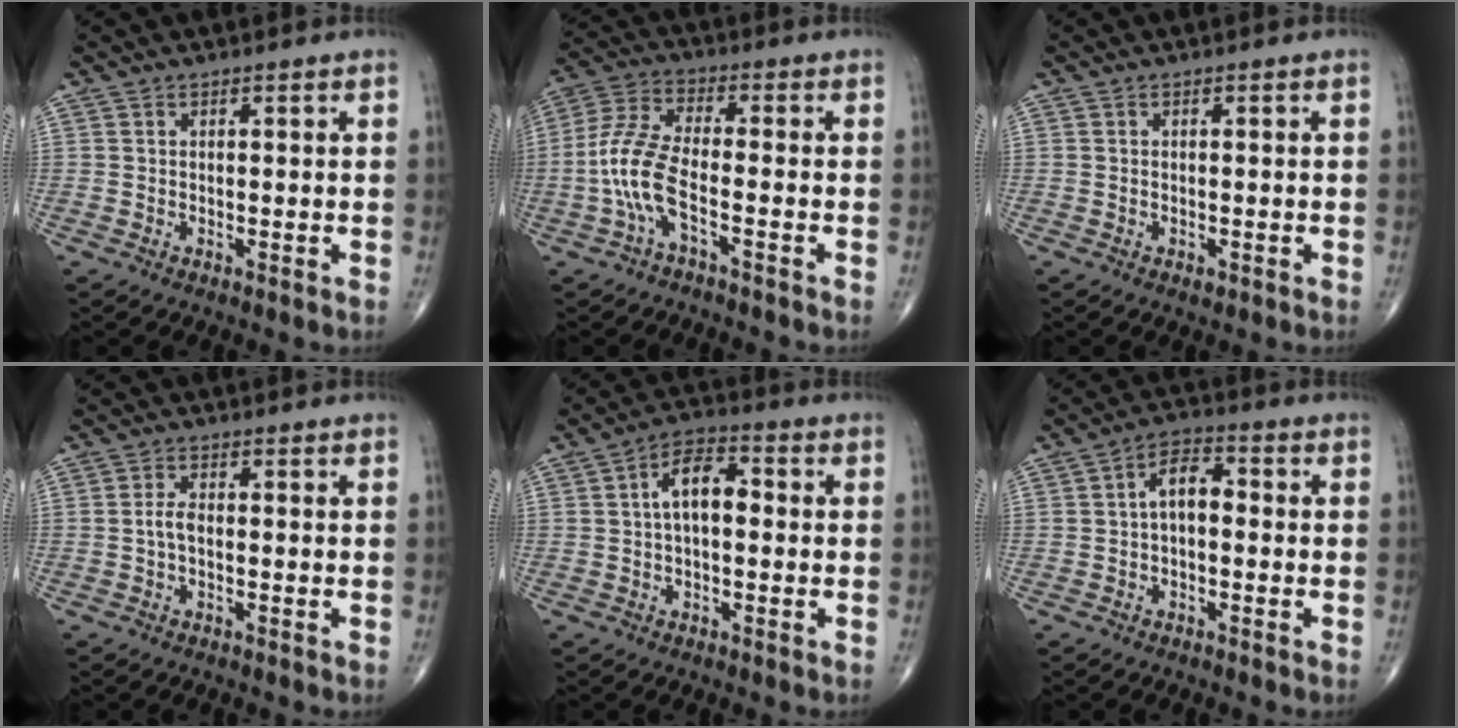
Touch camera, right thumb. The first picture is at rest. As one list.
[{"total": 9.3, "force": [-3.2, 3.1, 8.2], "torque": [-0.195, 0.034, -0.069]}, {"total": 0.8, "force": [-0.4, 0.4, 0.5], "torque": [-0.010, 0.001, -0.004]}, {"total": 2.1, "force": [-0.5, 1.0, 1.8], "torque": [-0.037, 0.005, -0.011]}, {"total": 7.5, "force": [0.4, 4.0, 6.3], "torque": [-0.099, 0.028, -0.004]}, {"total": 6.0, "force": [-0.2, 3.4, 4.9], "torque": [-0.070, 0.026, -0.015]}]